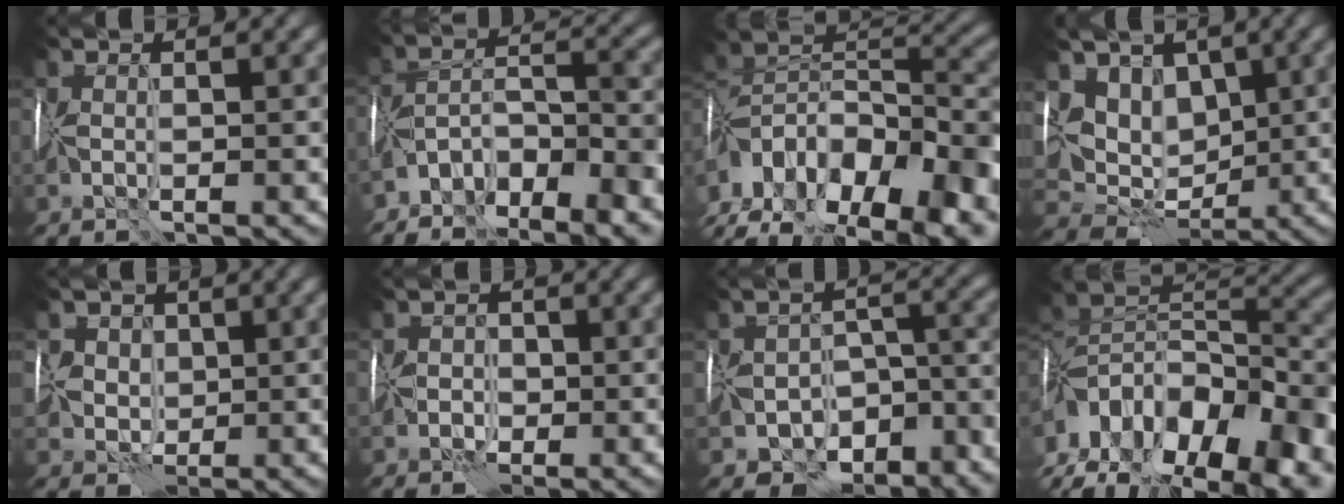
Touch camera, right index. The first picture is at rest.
{"total": 7.3, "force": [-5.5, 2.3, 4.2], "torque": [-0.060, 0.010, -0.104]}
{"total": 14.7, "force": [-7.2, 8.1, 10.0], "torque": [-0.185, 0.023, -0.105]}
{"total": 7.0, "force": [3.1, 5.3, 3.4], "torque": [-0.045, 0.005, 0.046]}
{"total": 3.7, "force": [1.5, 3.3, 0.8], "torque": [-0.004, 0.011, 0.017]}
{"total": 0.8, "force": [-0.3, 0.7, -0.3], "torque": [0.015, 0.006, -0.006]}
{"total": 8.3, "force": [-5.9, 5.1, 2.8], "torque": [-0.023, -0.001, -0.079]}
{"total": 15.2, "force": [-6.2, 8.3, 11.1], "torque": [-0.206, 0.009, -0.089]}